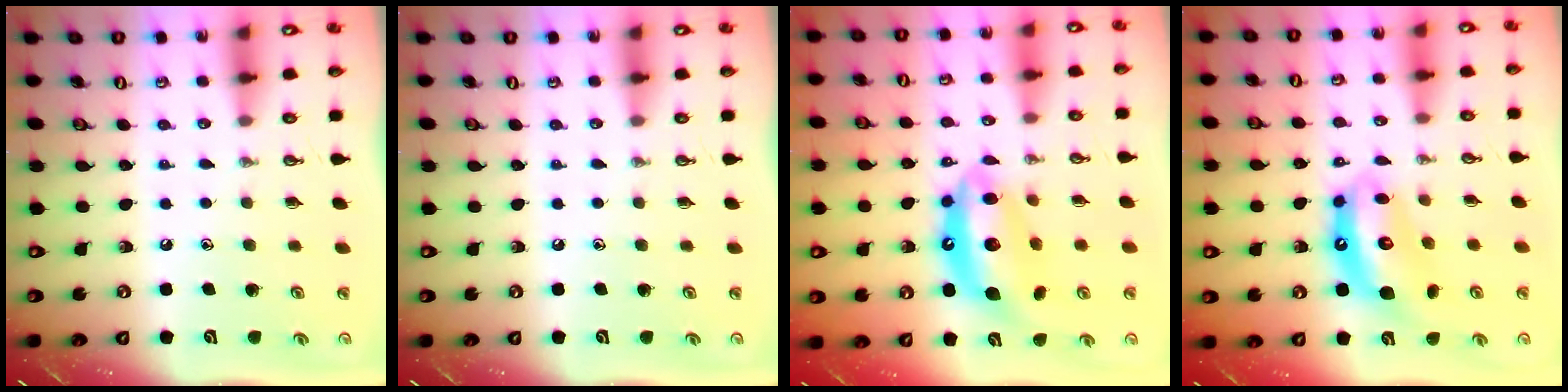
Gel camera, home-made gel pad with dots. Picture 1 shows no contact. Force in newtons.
{"total": 0.0}
{"total": 14.8, "press": 14.7, "slide": 1.7}
{"total": 12.2, "press": 12.2, "slide": 1.1}